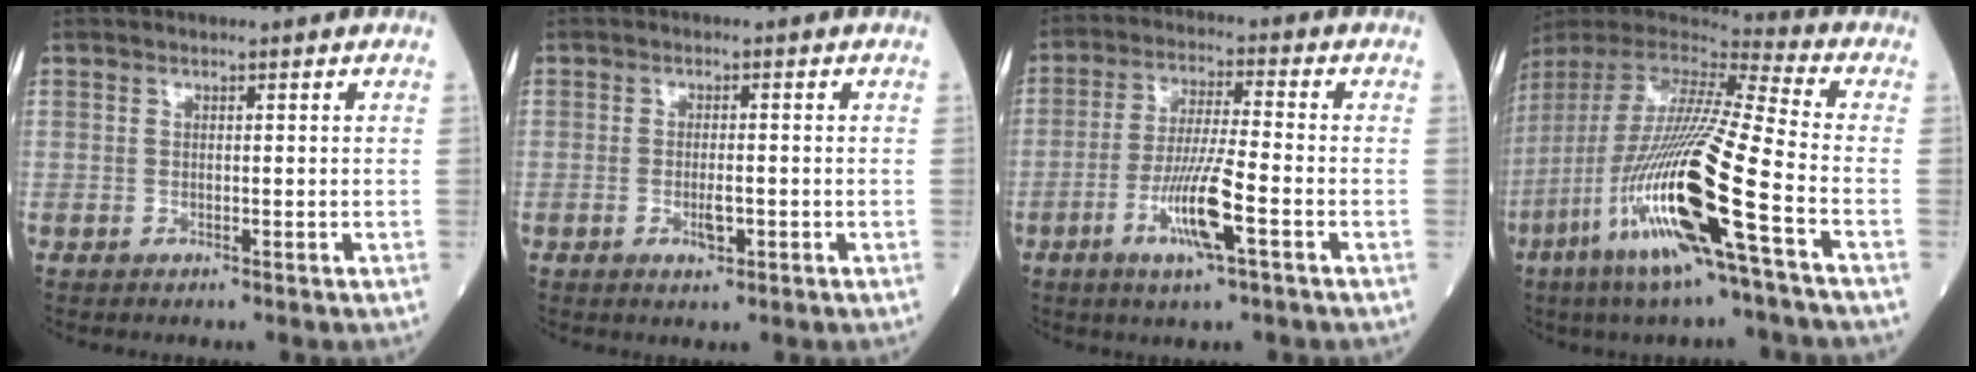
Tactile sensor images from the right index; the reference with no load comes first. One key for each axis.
{"total": 2.3, "fx": -0.8, "fy": 0.7, "fz": 2.0, "tx": -0.038, "ty": 0.000, "tz": -0.008}
{"total": 9.1, "fx": -3.7, "fy": 0.3, "fz": 8.3, "tx": -0.164, "ty": -0.009, "tz": -0.067}
{"total": 23.2, "fx": -8.6, "fy": 0.6, "fz": 21.6, "tx": -0.463, "ty": -0.051, "tz": -0.169}